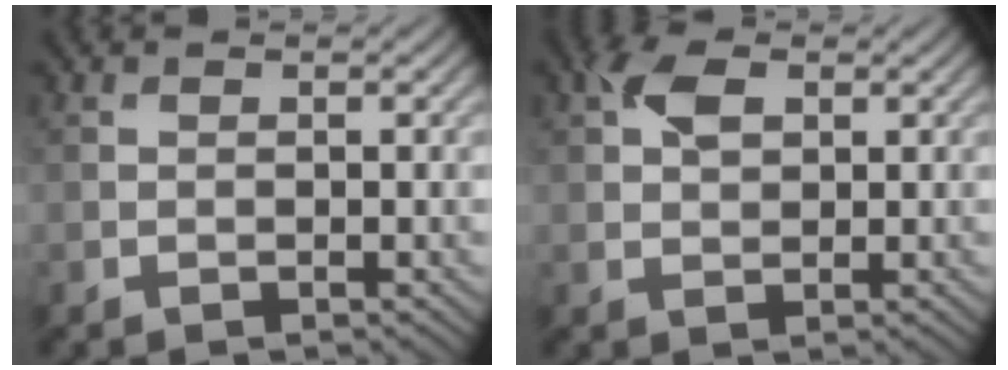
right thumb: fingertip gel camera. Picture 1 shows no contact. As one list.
[{"total": 3.6, "force": [1.4, 2.2, 2.5], "torque": [-0.054, 0.008, 0.022]}]